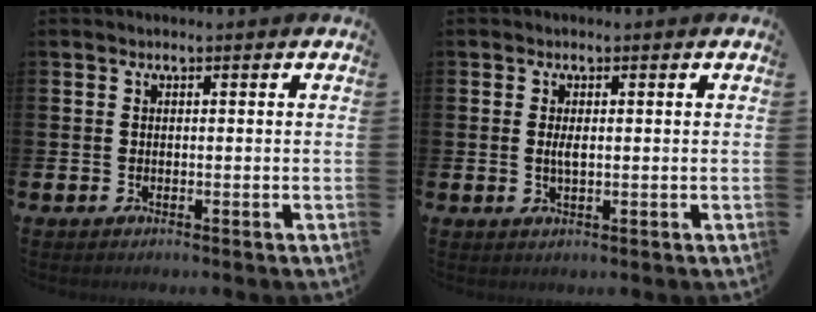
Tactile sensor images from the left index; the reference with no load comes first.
{"total": 1.6, "force": [0.2, 0.6, 1.5], "torque": [-0.024, 0.000, 0.000]}